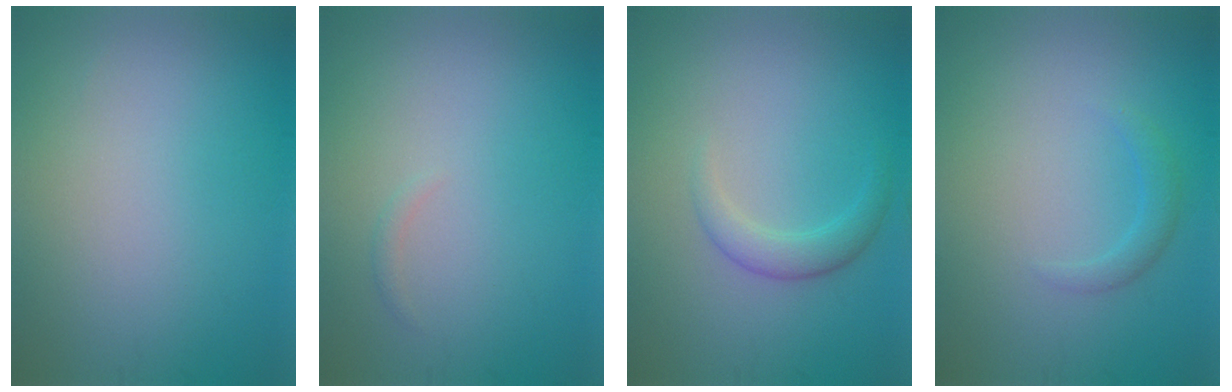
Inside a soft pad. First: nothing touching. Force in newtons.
{"total": 0.5, "press": 0.5, "slide": 0.0}
{"total": 2.3, "press": 2.3, "slide": 0.1}
{"total": 1.3, "press": 1.3, "slide": 0.2}